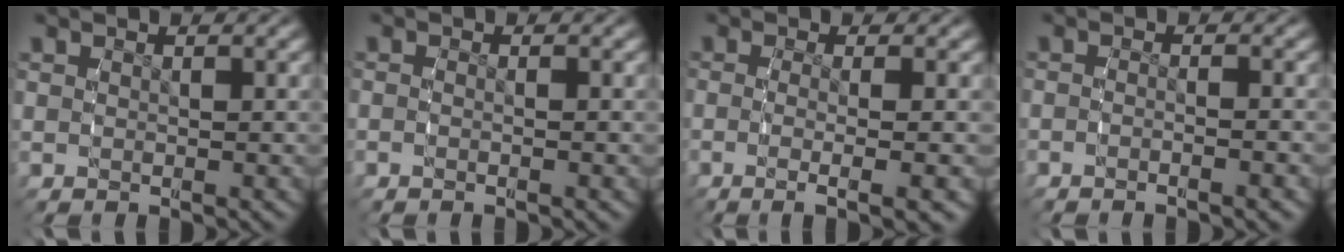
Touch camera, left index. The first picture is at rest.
{"total": 1.1, "force": [-0.7, 0.2, 0.8], "torque": [-0.018, 0.003, -0.017]}
{"total": 4.9, "force": [-2.3, 0.7, 4.3], "torque": [-0.072, -0.017, -0.028]}
{"total": 2.0, "force": [-1.3, 0.3, 1.4], "torque": [-0.028, 0.006, -0.029]}